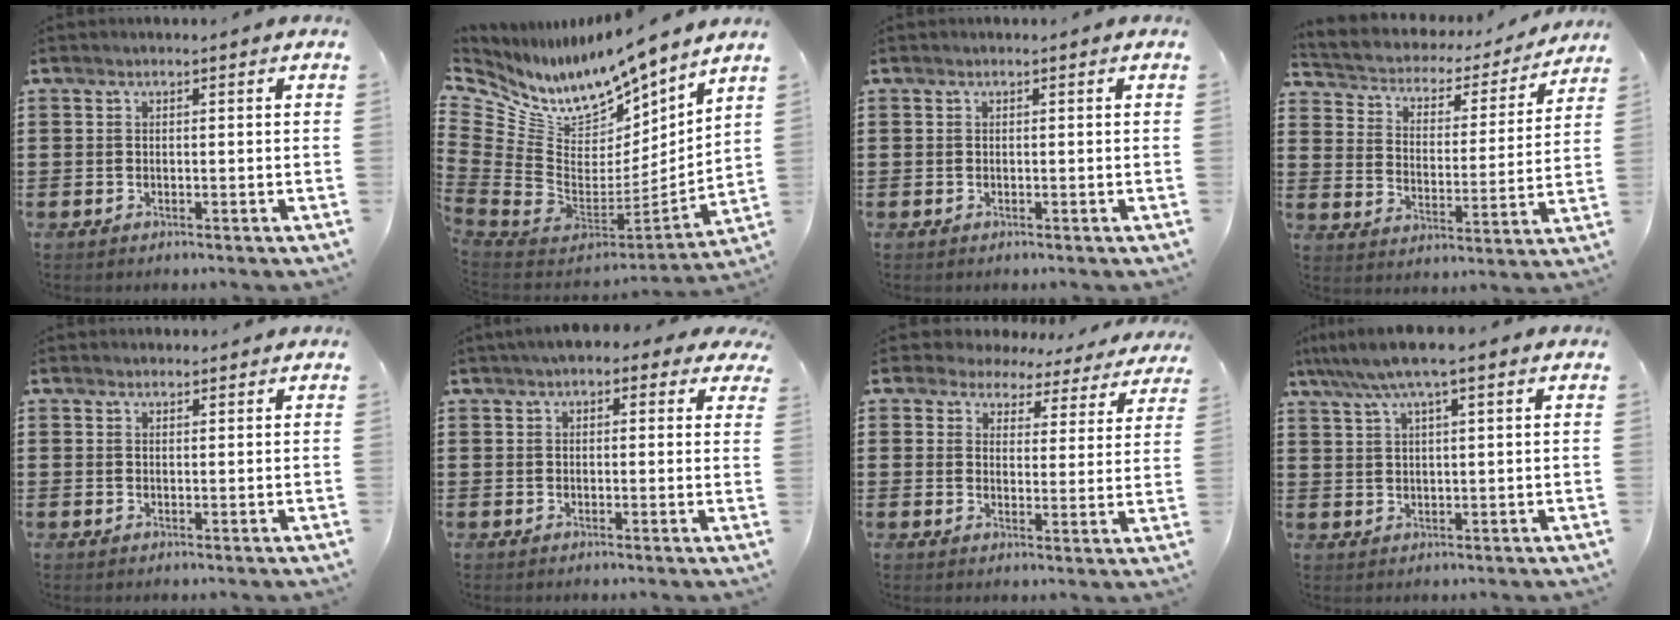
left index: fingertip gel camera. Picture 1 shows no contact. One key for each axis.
{"total": 9.5, "fx": 8.7, "fy": 3.1, "fz": 2.2, "tx": -0.104, "ty": -0.096, "tz": 0.152}
{"total": 0.0}
{"total": 2.6, "fx": 2.3, "fy": 1.3, "fz": 0.3, "tx": -0.026, "ty": -0.022, "tz": 0.027}
{"total": 1.4, "fx": 1.3, "fy": 0.4, "fz": 0.1, "tx": -0.005, "ty": 0.001, "tz": 0.027}
{"total": 3.1, "fx": 2.4, "fy": 1.4, "fz": 1.3, "tx": -0.029, "ty": 0.001, "tz": 0.040}
{"total": 4.4, "fx": 4.0, "fy": 1.6, "fz": 0.5, "tx": -0.037, "ty": -0.021, "tz": 0.069}
{"total": 6.3, "fx": 4.4, "fy": 0.4, "fz": 4.5, "tx": -0.095, "ty": -0.005, "tz": 0.077}